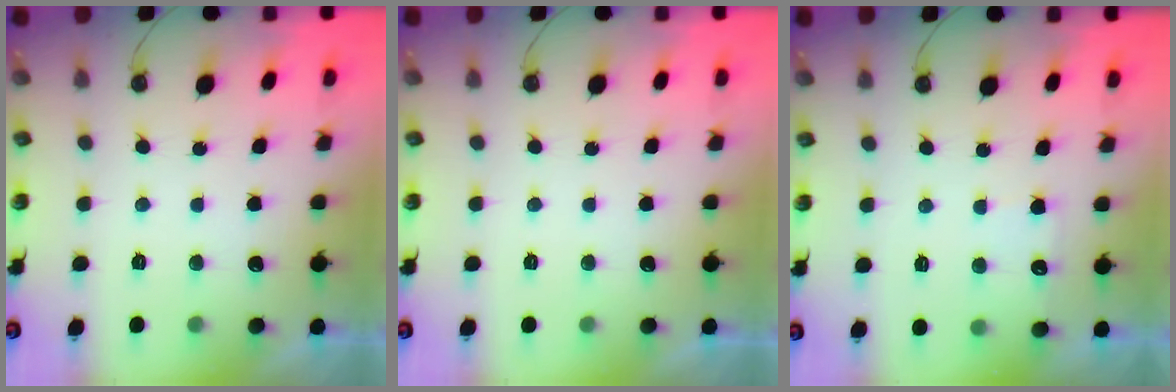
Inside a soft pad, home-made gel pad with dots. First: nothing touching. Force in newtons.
{"total": 0.0}
{"total": 4.1, "press": 4.0, "slide": 0.4}